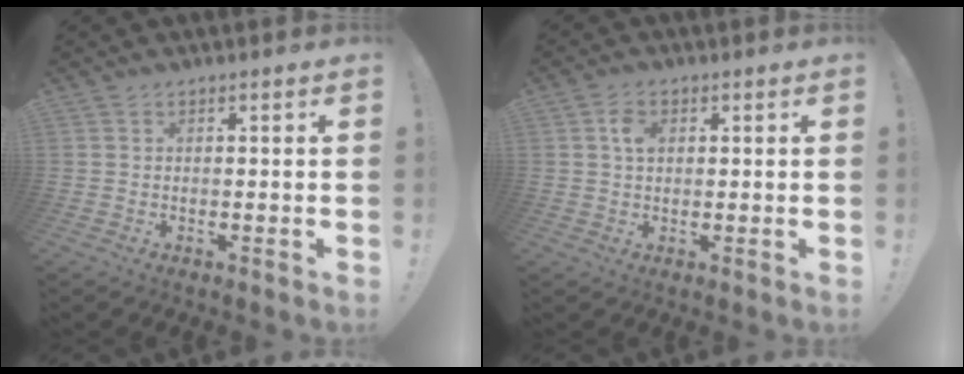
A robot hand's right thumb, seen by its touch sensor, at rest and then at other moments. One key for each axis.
{"total": 4.1, "fx": 1.1, "fy": 2.8, "fz": 2.8, "tx": -0.037, "ty": -0.001, "tz": 0.018}